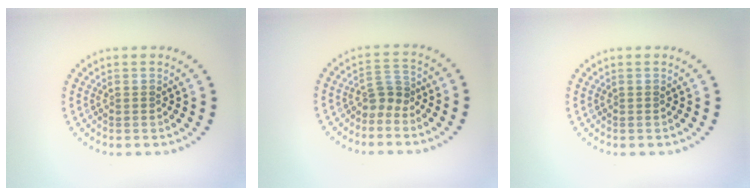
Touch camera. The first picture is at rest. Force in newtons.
{"total": 2.0, "press": 1.5, "slide": 1.3}
{"total": 0.0}